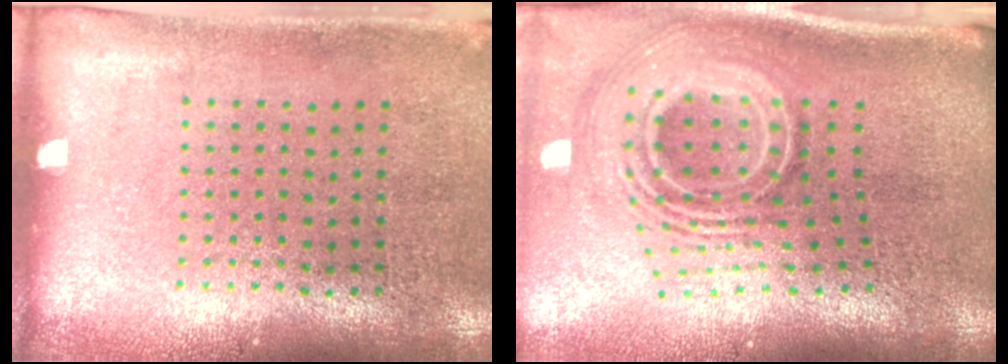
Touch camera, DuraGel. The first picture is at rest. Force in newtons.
{"total": 3.2, "press": 2.0, "slide": 2.4}